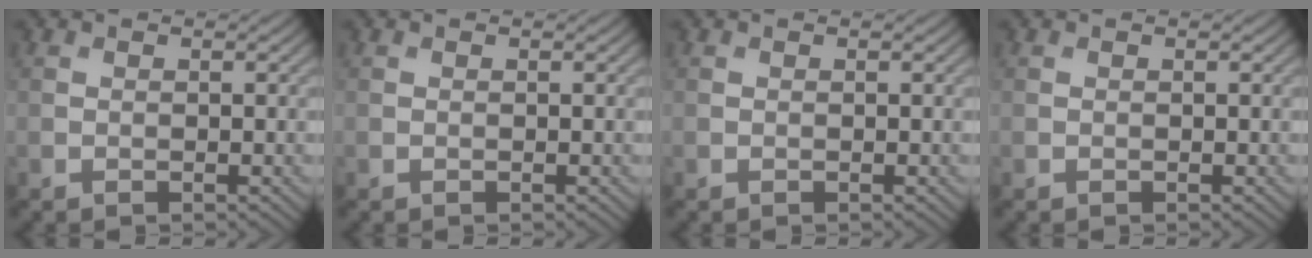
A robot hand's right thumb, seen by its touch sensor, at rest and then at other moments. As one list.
[{"total": 0.0}, {"total": 0.0}, {"total": 0.0}]